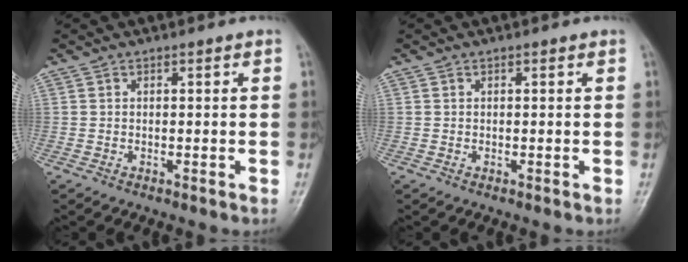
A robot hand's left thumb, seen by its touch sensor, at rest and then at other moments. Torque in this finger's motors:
{"motor_torque": [0.00, 0.00, -0.01, 0.02, 0.00]}